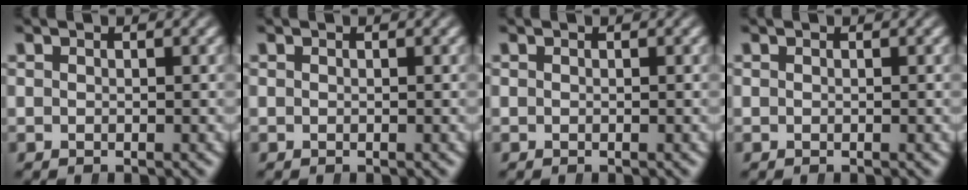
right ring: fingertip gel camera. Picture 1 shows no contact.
{"total": 0.0}
{"total": 0.0}
{"total": 0.0}